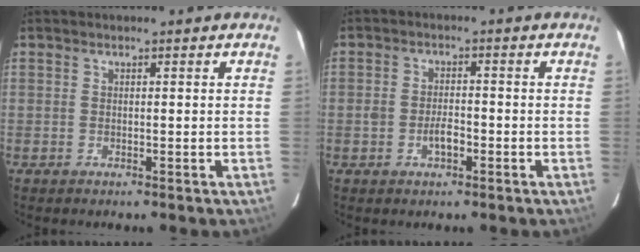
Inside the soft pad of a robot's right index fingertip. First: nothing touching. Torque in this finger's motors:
{"motor_torque": [0.08, -0.03, 0.08, 0.04]}